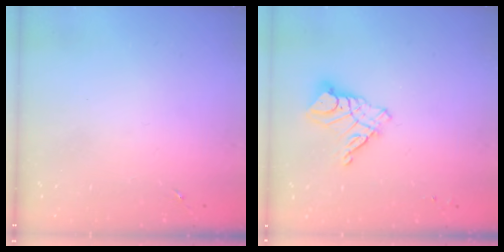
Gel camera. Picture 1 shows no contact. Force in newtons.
{"total": 9.7, "press": 9.7, "slide": 1.1}